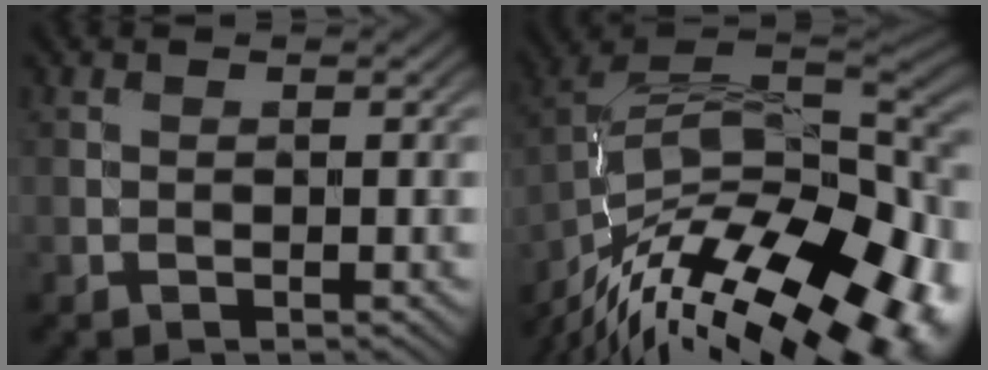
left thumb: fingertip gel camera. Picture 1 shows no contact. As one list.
[{"total": 18.8, "force": [-12.0, 7.9, 12.1], "torque": [-0.206, -0.009, -0.179]}]